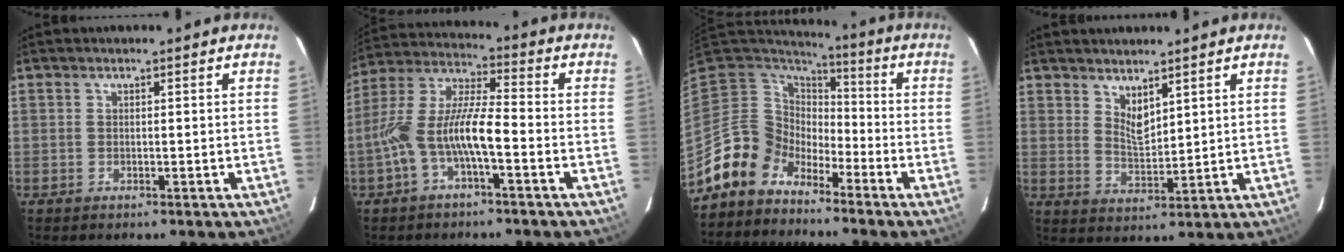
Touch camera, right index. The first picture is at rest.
{"total": 10.5, "force": [-3.8, 2.5, 9.5], "torque": [-0.202, 0.011, -0.073]}
{"total": 9.8, "force": [-7.5, 6.3, 0.1], "torque": [-0.021, 0.034, -0.147]}
{"total": 4.4, "force": [3.4, 1.4, 2.4], "torque": [-0.039, -0.009, 0.061]}